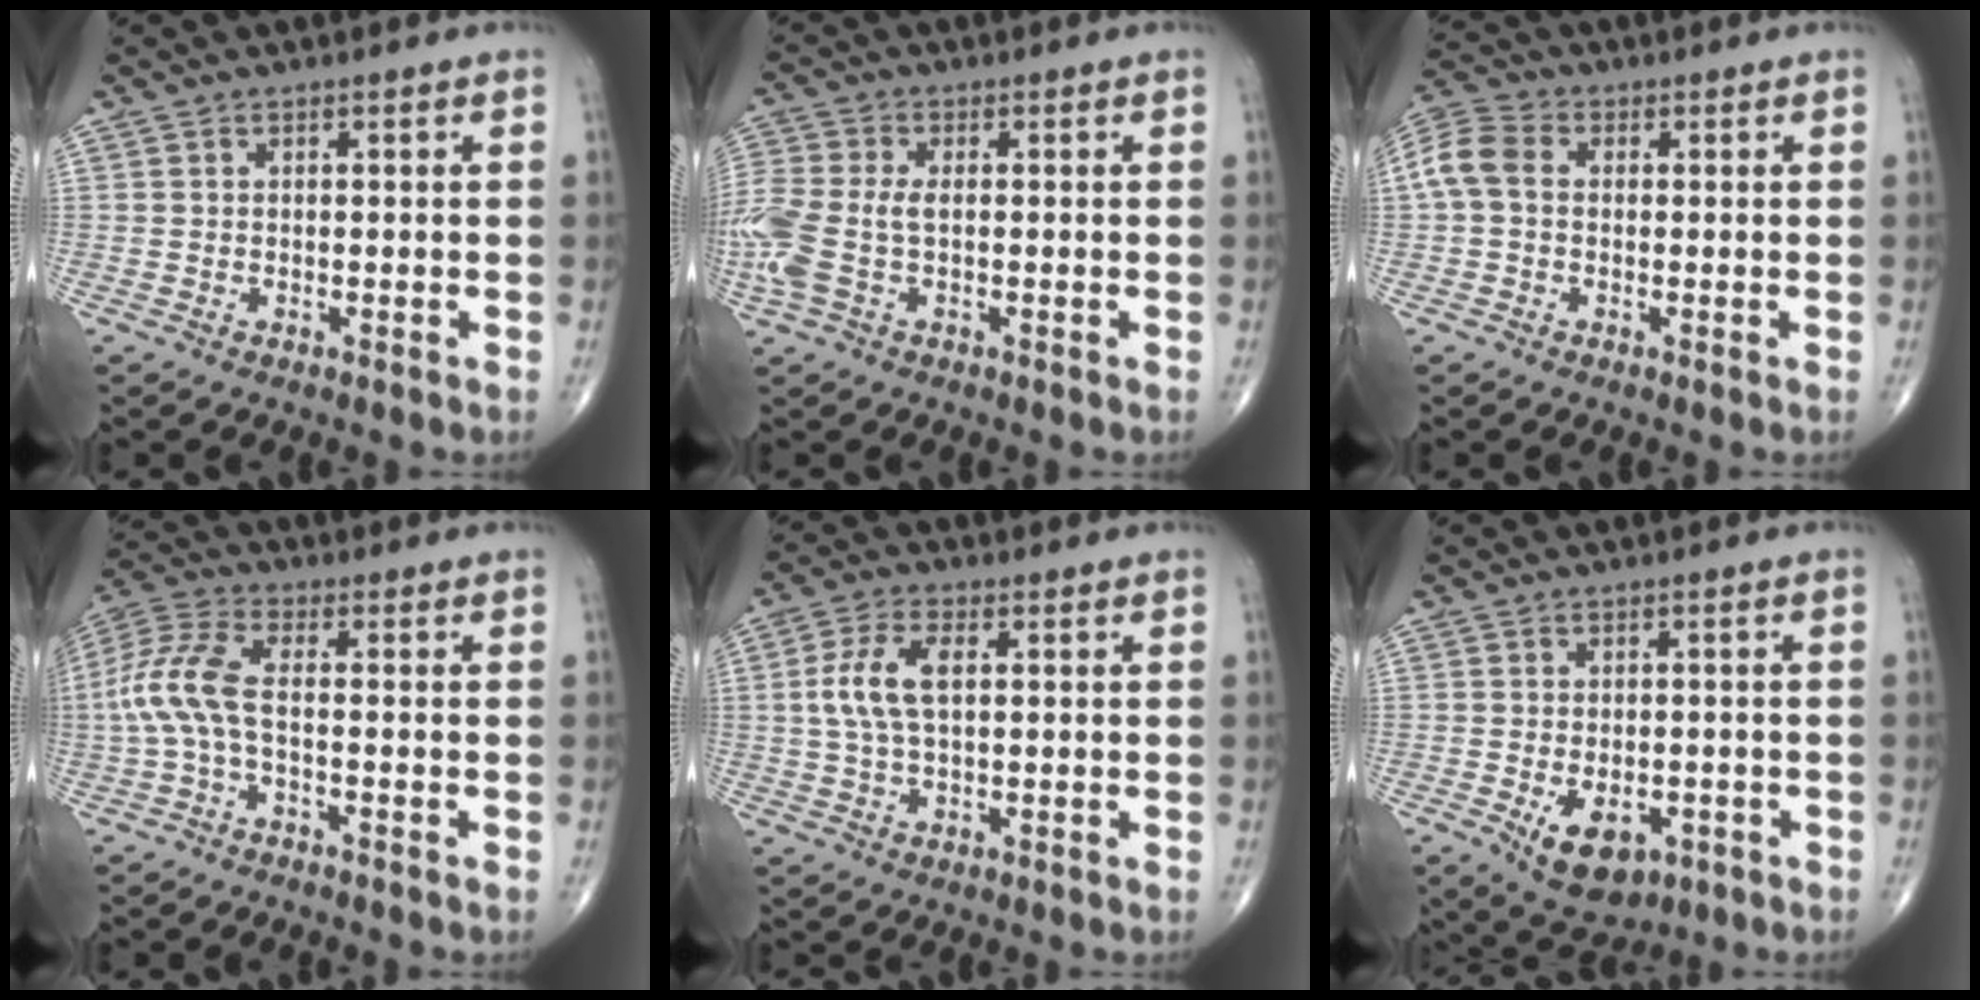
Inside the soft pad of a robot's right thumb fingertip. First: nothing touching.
{"total": 11.0, "force": [-1.1, 6.4, 8.9], "torque": [-0.249, 0.011, -0.018]}
{"total": 7.1, "force": [0.3, 5.2, 4.8], "torque": [-0.105, 0.024, -0.002]}
{"total": 8.8, "force": [-1.2, 3.3, 8.0], "torque": [-0.199, 0.028, -0.031]}
{"total": 7.9, "force": [1.1, 3.9, 6.8], "torque": [-0.149, 0.011, 0.020]}
{"total": 8.1, "force": [-3.0, 5.0, 5.7], "torque": [-0.073, 0.003, -0.032]}